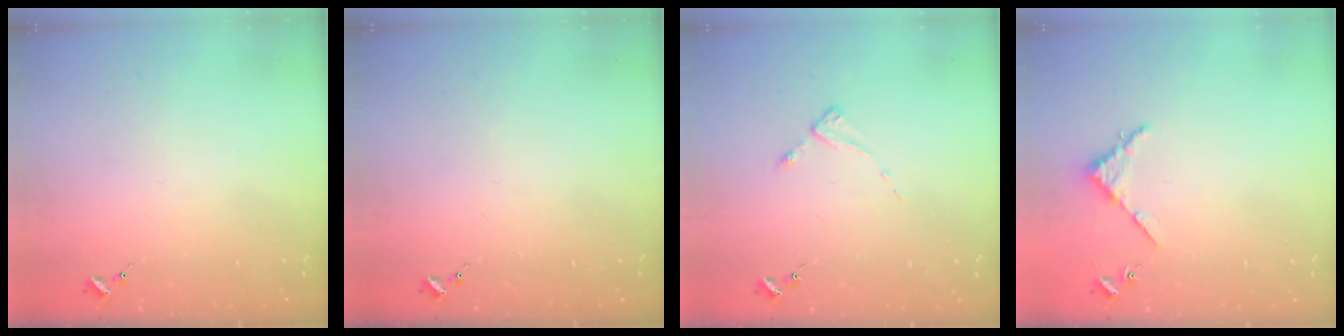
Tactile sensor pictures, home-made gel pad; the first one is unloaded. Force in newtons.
{"total": 0.0}
{"total": 2.6, "press": 2.6, "slide": 0.3}
{"total": 3.4, "press": 3.4, "slide": 0.4}